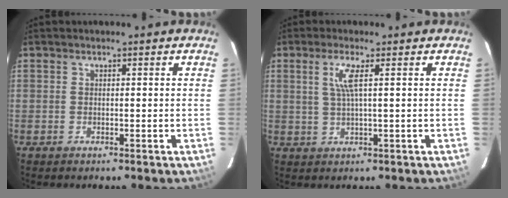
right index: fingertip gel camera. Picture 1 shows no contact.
{"total": 3.7, "force": [1.2, -0.2, 3.5], "torque": [-0.071, -0.001, 0.026]}